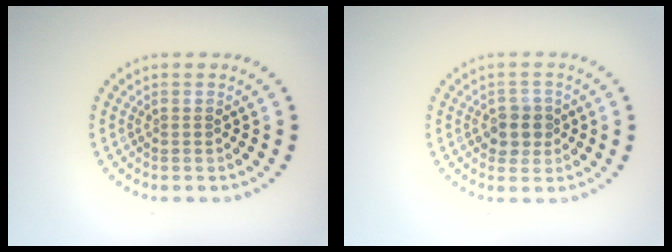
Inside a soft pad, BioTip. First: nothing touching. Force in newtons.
{"total": 2.3, "press": 2.2, "slide": 0.8}